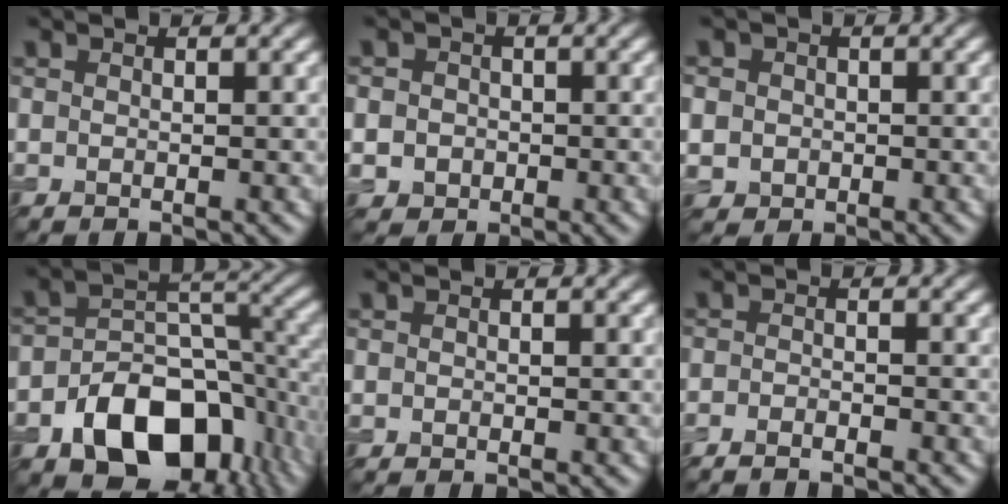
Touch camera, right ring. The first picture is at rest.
{"total": 2.8, "force": [-0.3, 2.6, 0.9], "torque": [-0.006, 0.003, -0.016]}
{"total": 3.3, "force": [0.1, 3.2, 1.1], "torque": [-0.019, 0.012, -0.010]}
{"total": 11.9, "force": [-5.7, 7.5, 7.3], "torque": [-0.117, -0.010, -0.094]}
{"total": 0.0}
{"total": 2.0, "force": [-1.7, 0.3, 1.0], "torque": [-0.015, 0.001, -0.031]}